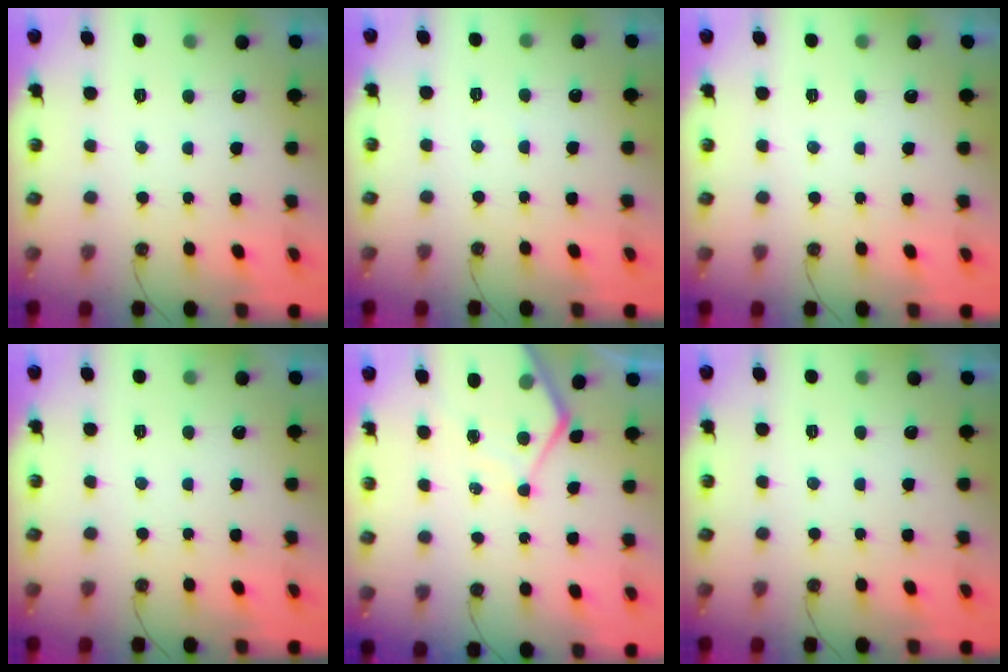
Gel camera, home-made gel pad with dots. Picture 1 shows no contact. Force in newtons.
{"total": 2.5, "press": 2.5, "slide": 0.4}
{"total": 0.0}
{"total": 0.0}
{"total": 7.9, "press": 7.9, "slide": 0.8}
{"total": 0.0}